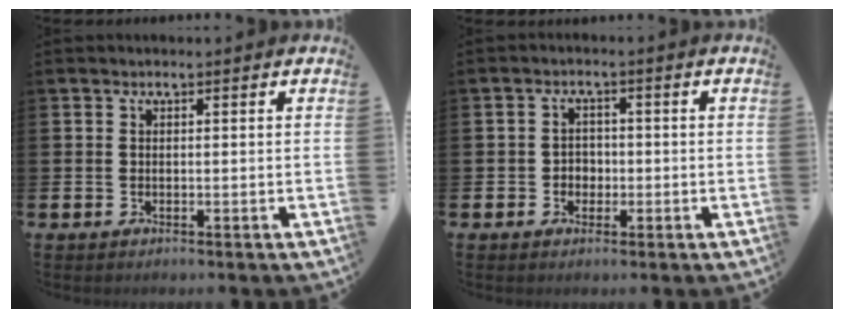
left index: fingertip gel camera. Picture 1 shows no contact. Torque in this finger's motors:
{"motor_torque": [-0.03, 0.10, 0.01, 0.00]}